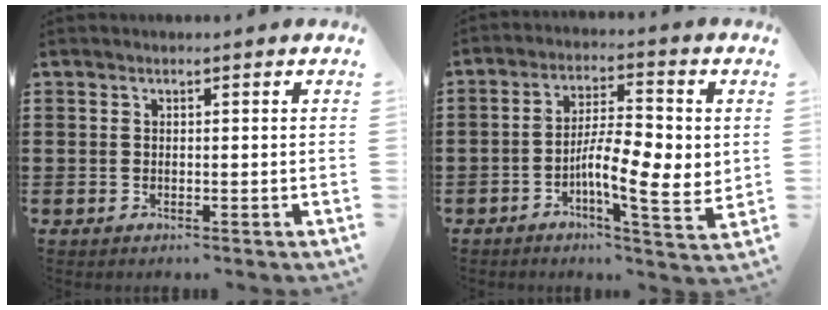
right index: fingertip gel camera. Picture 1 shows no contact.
{"total": 8.9, "force": [-0.8, 2.7, 8.5], "torque": [-0.154, -0.009, -0.019]}